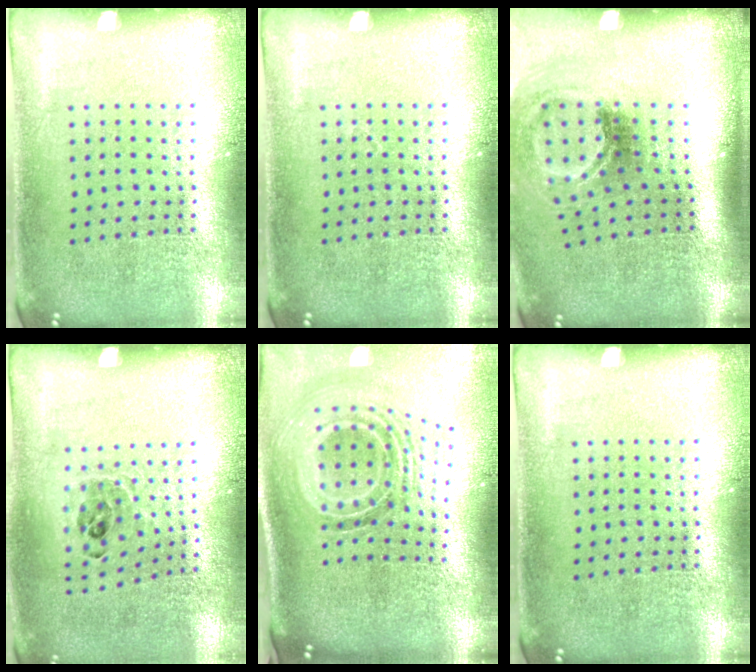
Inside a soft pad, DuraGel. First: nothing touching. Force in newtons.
{"total": 0.0}
{"total": 2.1, "press": 1.3, "slide": 1.6}
{"total": 0.9, "press": 0.8, "slide": 0.4}
{"total": 2.0, "press": 1.4, "slide": 1.3}
{"total": 0.0}